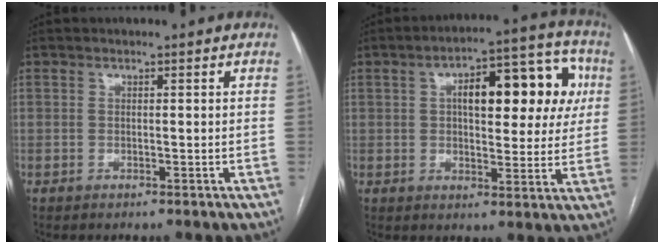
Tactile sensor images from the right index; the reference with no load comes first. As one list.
[{"total": 14.7, "force": [3.7, 6.1, 12.8], "torque": [-0.166, 0.043, 0.049]}]